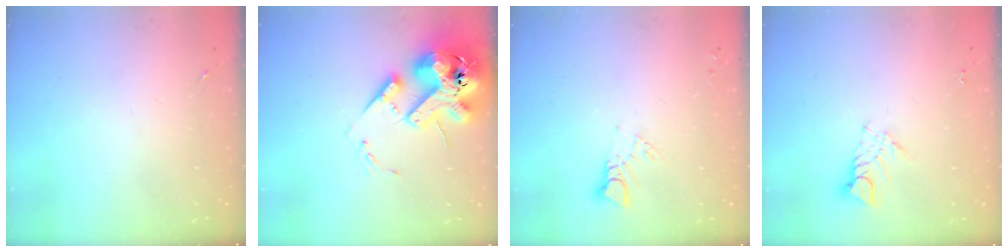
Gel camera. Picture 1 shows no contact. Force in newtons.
{"total": 21.9, "press": 21.5, "slide": 4.0}
{"total": 3.7, "press": 3.7, "slide": 0.4}
{"total": 5.8, "press": 5.8, "slide": 0.3}